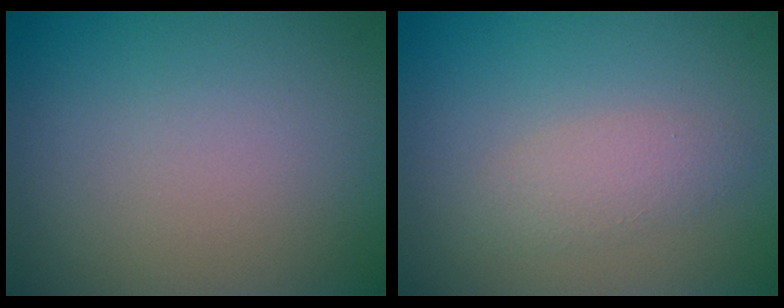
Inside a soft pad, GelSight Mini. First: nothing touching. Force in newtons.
{"total": 1.8, "press": 1.8, "slide": 0.0}